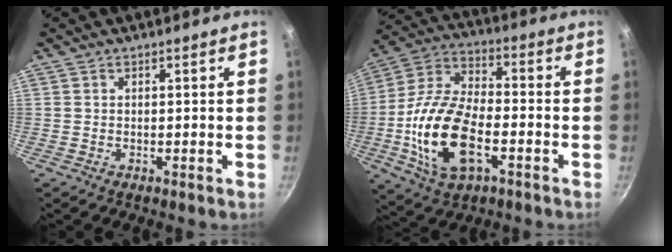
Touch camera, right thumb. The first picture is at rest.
{"total": 18.7, "force": [-5.0, 9.8, 15.1], "torque": [-0.289, 0.026, -0.102]}